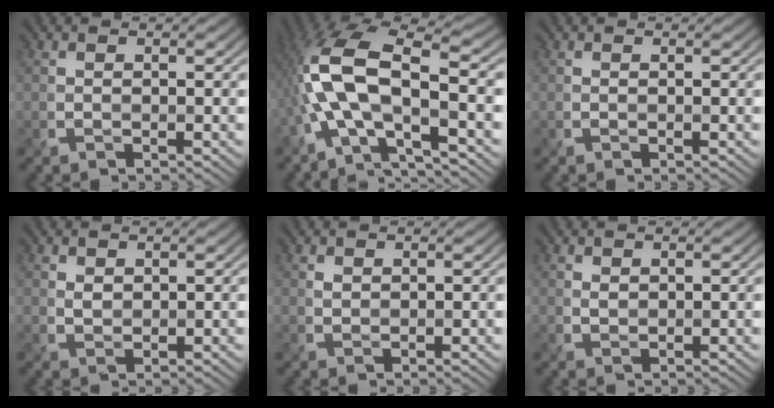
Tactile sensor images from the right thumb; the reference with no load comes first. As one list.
[{"total": 12.9, "force": [-2.2, 4.9, 11.7], "torque": [-0.264, 0.012, -0.054]}, {"total": 0.0}, {"total": 1.0, "force": [0.7, 0.7, 0.2], "torque": [-0.010, -0.003, 0.017]}, {"total": 0.7, "force": [0.5, 0.5, 0.0], "torque": [-0.007, -0.004, 0.014]}, {"total": 0.7, "force": [0.5, 0.4, 0.0], "torque": [-0.008, -0.004, 0.014]}]